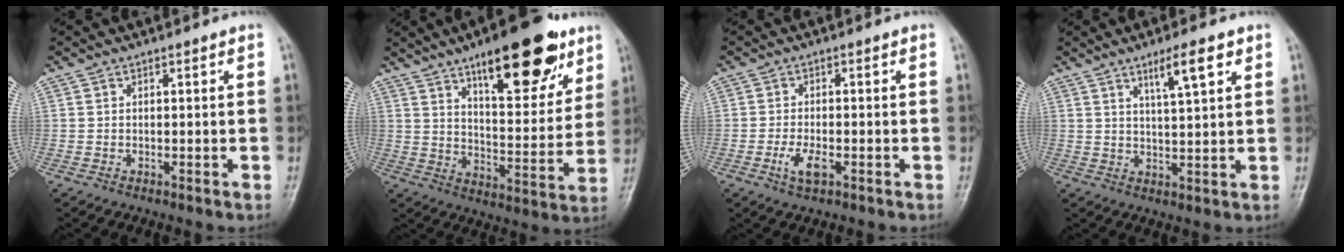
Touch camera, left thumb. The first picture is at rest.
{"total": 21.0, "force": [12.6, 7.5, 15.0], "torque": [-0.173, -0.058, 0.194]}
{"total": 3.9, "force": [-1.5, 1.8, 3.1], "torque": [-0.062, 0.002, -0.025]}
{"total": 6.4, "force": [3.8, 1.1, 5.1], "torque": [-0.083, -0.018, 0.066]}